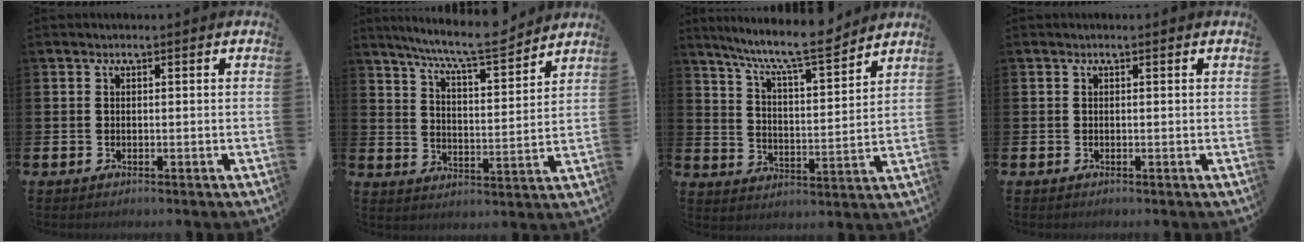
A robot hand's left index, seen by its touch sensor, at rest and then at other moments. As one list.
[{"total": 8.9, "force": [8.2, 0.5, 3.4], "torque": [-0.088, -0.049, 0.144]}, {"total": 9.3, "force": [8.5, 0.7, 3.7], "torque": [-0.098, -0.056, 0.147]}, {"total": 0.0}]